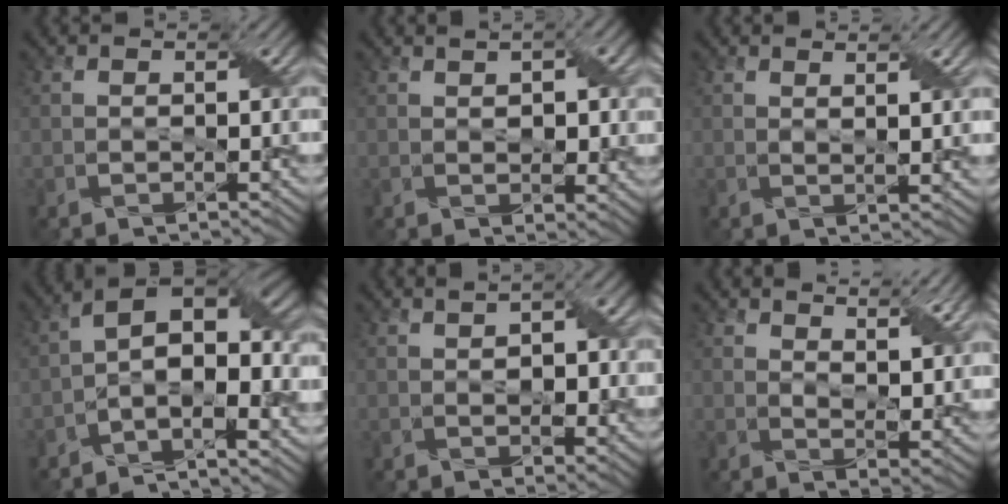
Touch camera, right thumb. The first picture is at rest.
{"total": 3.6, "force": [1.3, 2.1, 2.7], "torque": [-0.044, -0.005, 0.028]}
{"total": 2.5, "force": [1.4, 0.3, 2.0], "torque": [-0.037, -0.002, 0.027]}
{"total": 11.1, "force": [-3.1, 5.1, 9.4], "torque": [-0.150, 0.007, -0.055]}
{"total": 5.5, "force": [1.3, 2.9, 4.4], "torque": [-0.064, -0.002, 0.029]}
{"total": 7.7, "force": [5.5, 2.5, 4.7], "torque": [-0.087, -0.005, 0.088]}